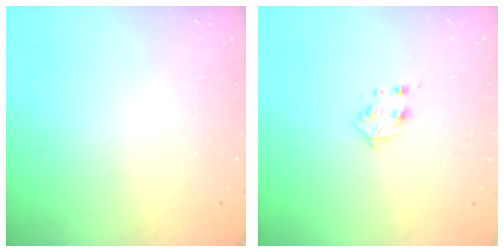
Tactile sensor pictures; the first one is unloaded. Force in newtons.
{"total": 4.4, "press": 4.4, "slide": 0.6}